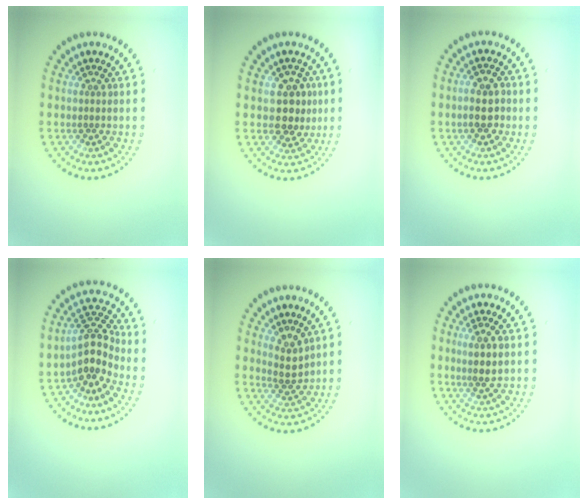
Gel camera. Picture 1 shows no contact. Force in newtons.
{"total": 3.1, "press": 3.0, "slide": 0.9}
{"total": 2.7, "press": 2.7, "slide": 0.6}
{"total": 3.7, "press": 3.0, "slide": 2.0}
{"total": 1.8, "press": 1.4, "slide": 1.0}
{"total": 2.5, "press": 2.2, "slide": 1.1}